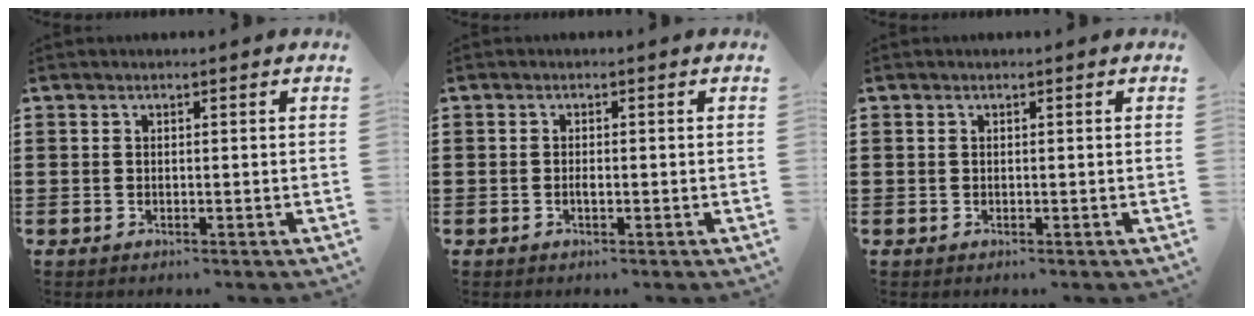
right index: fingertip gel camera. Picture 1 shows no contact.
{"total": 0.9, "force": [-0.3, 0.3, 0.8], "torque": [-0.016, -0.003, -0.005]}
{"total": 0.0}